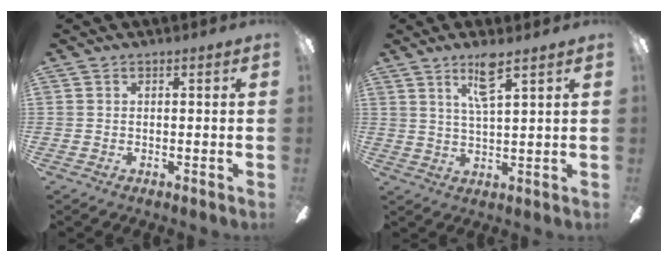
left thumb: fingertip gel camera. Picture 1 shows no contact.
{"total": 7.1, "force": [4.5, 1.0, 5.3], "torque": [-0.102, -0.005, 0.074]}